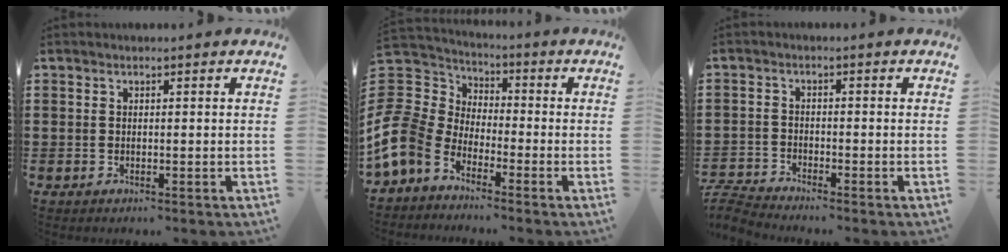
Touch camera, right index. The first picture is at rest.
{"total": 8.5, "force": [-4.9, 6.2, 3.2], "torque": [-0.122, -0.008, -0.106]}
{"total": 2.8, "force": [-2.8, -0.1, 0.2], "torque": [-0.022, -0.006, -0.064]}